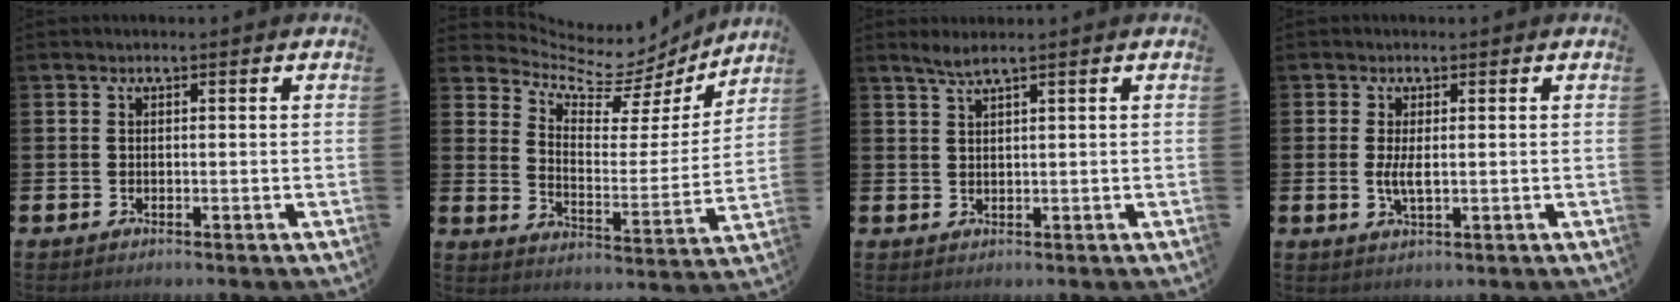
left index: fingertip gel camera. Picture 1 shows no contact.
{"total": 7.6, "force": [6.6, 3.1, 2.1], "torque": [-0.060, -0.059, 0.108]}
{"total": 2.3, "force": [1.7, 0.0, 1.5], "torque": [-0.031, 0.001, 0.031]}
{"total": 2.5, "force": [0.2, 0.8, 2.4], "torque": [-0.038, -0.003, 0.000]}